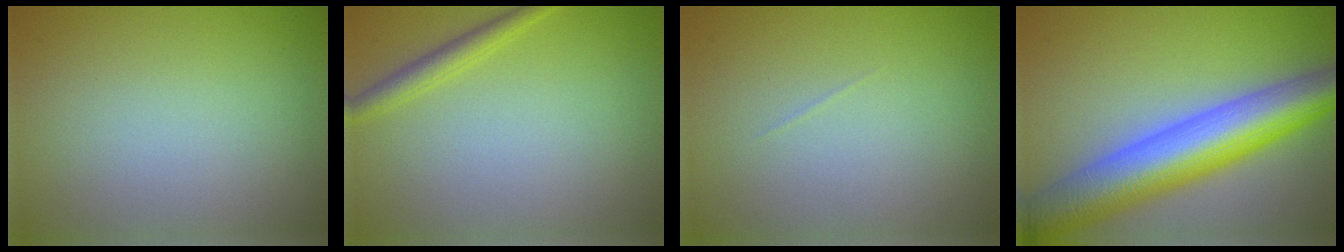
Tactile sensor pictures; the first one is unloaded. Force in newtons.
{"total": 1.9, "press": 1.9, "slide": 0.1}
{"total": 0.0}
{"total": 10.1, "press": 10.1, "slide": 0.3}